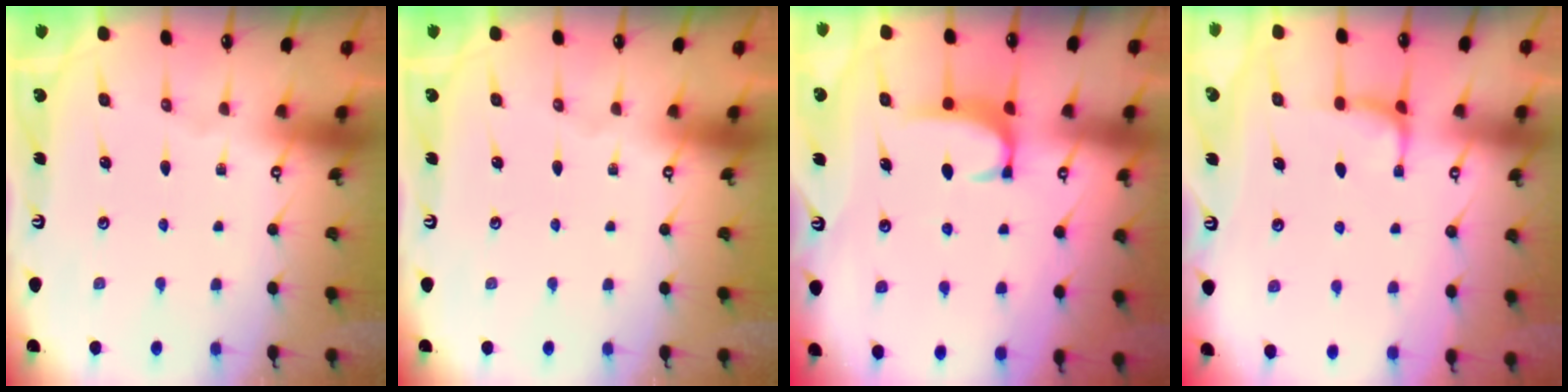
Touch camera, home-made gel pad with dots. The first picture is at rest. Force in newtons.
{"total": 0.0}
{"total": 1.6, "press": 1.6, "slide": 0.5}
{"total": 0.7, "press": 0.4, "slide": 0.6}